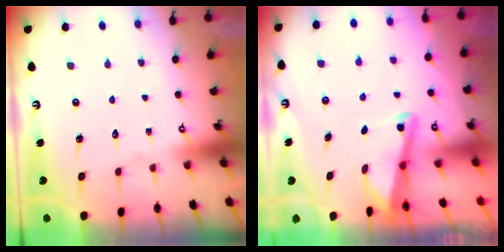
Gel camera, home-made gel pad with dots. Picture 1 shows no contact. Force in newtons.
{"total": 2.8, "press": 2.7, "slide": 0.4}